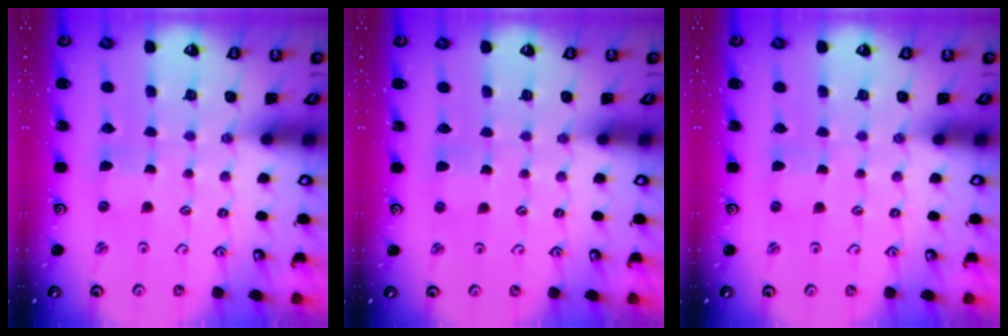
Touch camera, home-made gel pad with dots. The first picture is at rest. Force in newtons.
{"total": 2.5, "press": 2.4, "slide": 0.5}
{"total": 1.4, "press": 1.4, "slide": 0.2}